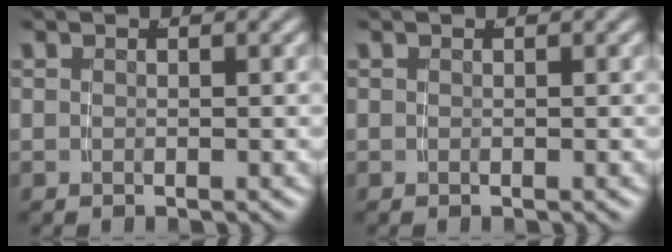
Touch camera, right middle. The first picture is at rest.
{"total": 0.0}